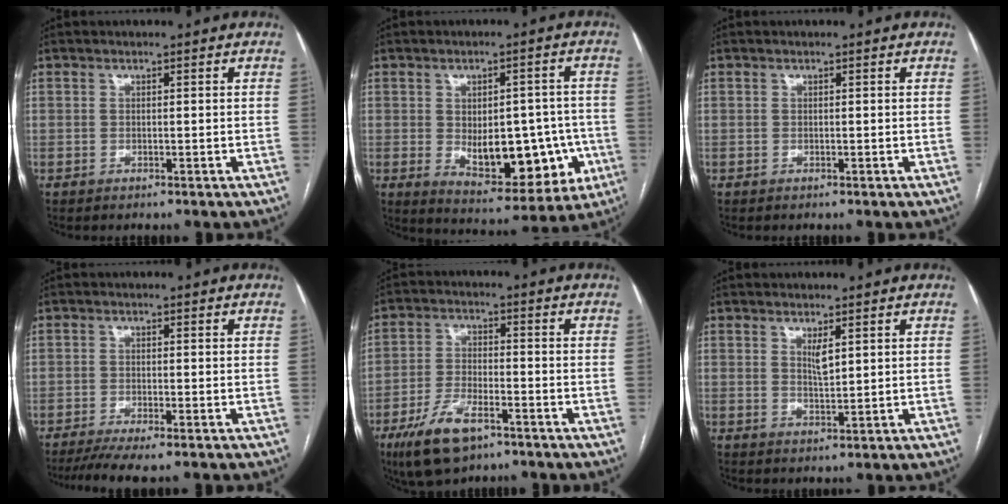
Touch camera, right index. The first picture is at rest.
{"total": 13.8, "force": [-2.4, 7.2, 11.6], "torque": [-0.148, 0.008, -0.009]}
{"total": 0.0}
{"total": 5.3, "force": [-4.0, 0.3, 3.5], "torque": [-0.055, -0.010, -0.067]}
{"total": 9.5, "force": [-5.7, 3.6, 6.7], "torque": [-0.141, -0.011, -0.098]}
{"total": 2.3, "force": [1.1, 0.4, 2.0], "torque": [-0.040, -0.006, 0.024]}